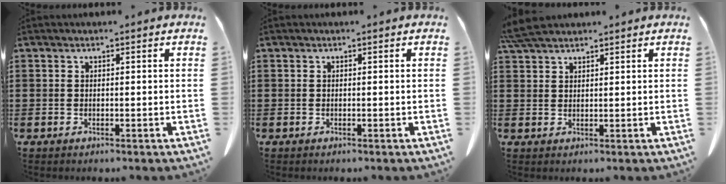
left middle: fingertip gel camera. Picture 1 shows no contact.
{"total": 0.0}
{"total": 4.2, "force": [3.6, 0.7, 1.9], "torque": [-0.048, -0.003, 0.071]}